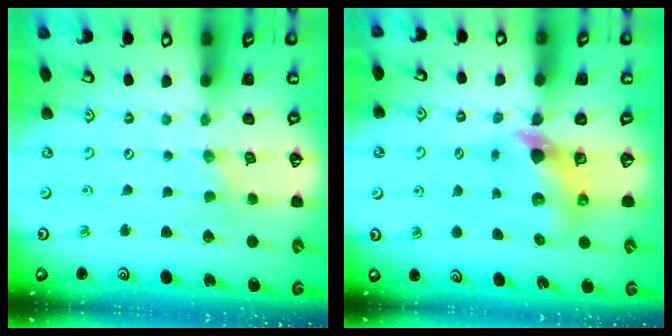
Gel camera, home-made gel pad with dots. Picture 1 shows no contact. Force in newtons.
{"total": 7.9, "press": 7.8, "slide": 1.3}